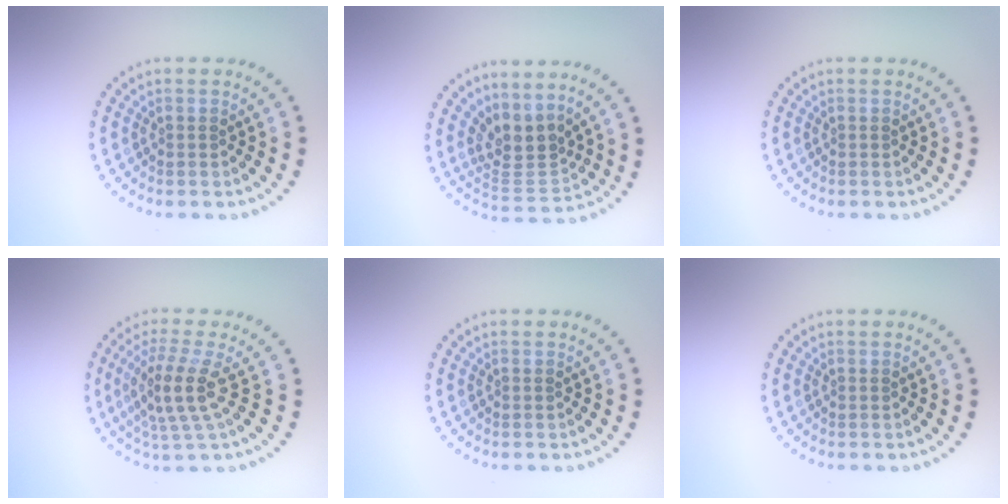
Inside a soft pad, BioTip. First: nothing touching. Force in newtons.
{"total": 3.3, "press": 2.4, "slide": 2.2}
{"total": 0.0}
{"total": 4.0, "press": 3.2, "slide": 2.5}
{"total": 0.0}
{"total": 0.0}